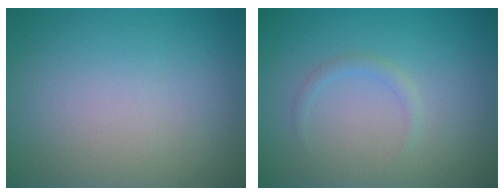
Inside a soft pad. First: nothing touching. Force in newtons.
{"total": 0.9, "press": 0.9, "slide": 0.1}